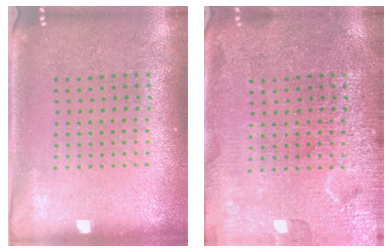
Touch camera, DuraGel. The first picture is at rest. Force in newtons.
{"total": 4.0, "press": 4.0, "slide": 0.4}